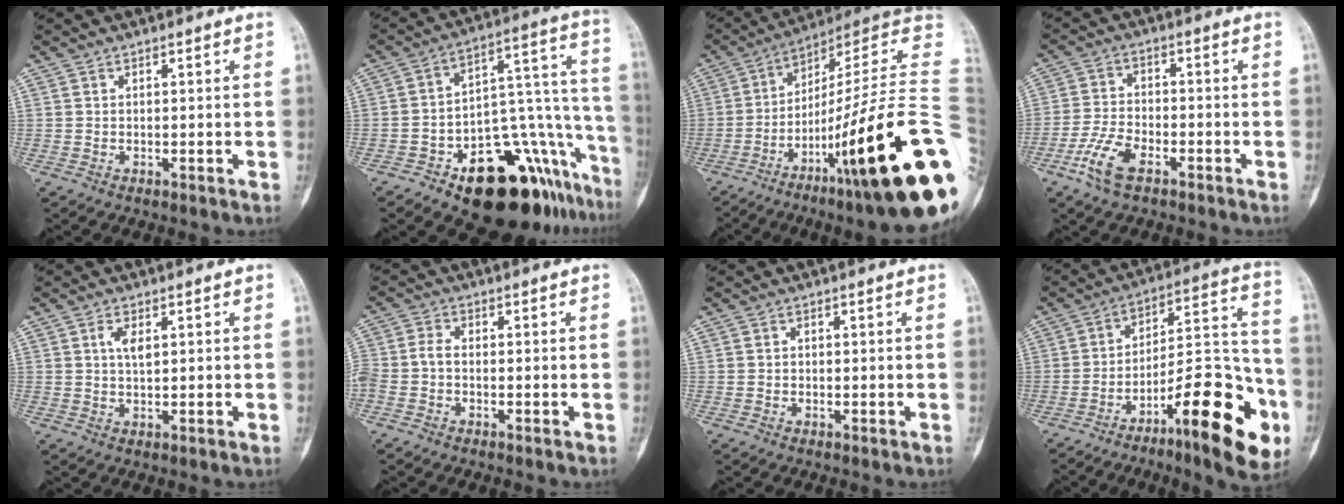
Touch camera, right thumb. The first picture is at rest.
{"total": 24.4, "force": [-13.0, 10.8, 17.6], "torque": [-0.135, 0.117, -0.182]}
{"total": 32.0, "force": [-7.6, 4.4, 30.8], "torque": [-0.373, 0.033, -0.123]}
{"total": 7.6, "force": [-4.4, 3.3, 5.2], "torque": [-0.115, 0.015, -0.088]}
{"total": 2.9, "force": [0.8, 1.2, 2.5], "torque": [-0.046, -0.003, 0.014]}
{"total": 4.2, "force": [-1.4, 2.4, 3.1], "torque": [-0.083, 0.012, -0.035]}
{"total": 0.5, "force": [-0.2, 0.5, 0.1], "torque": [0.006, 0.004, -0.007]}
{"total": 22.6, "force": [-10.2, 6.2, 19.1], "torque": [-0.256, 0.073, -0.152]}